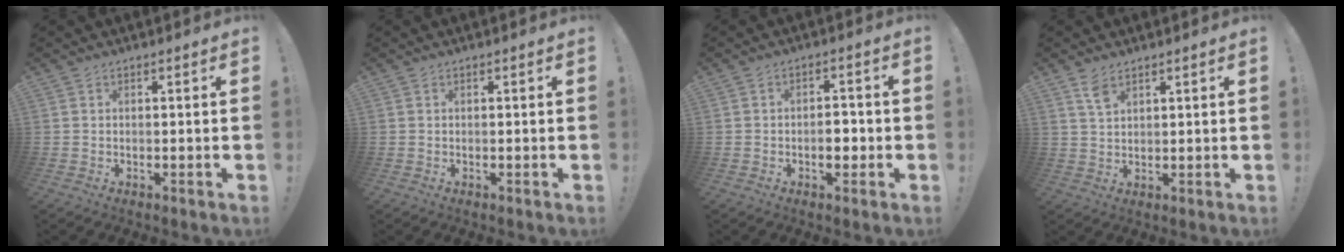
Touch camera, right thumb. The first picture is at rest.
{"total": 0.0}
{"total": 5.0, "force": [-1.6, 3.1, 3.6], "torque": [-0.049, 0.010, -0.029]}
{"total": 4.2, "force": [2.8, 1.7, 2.6], "torque": [-0.041, -0.016, 0.050]}